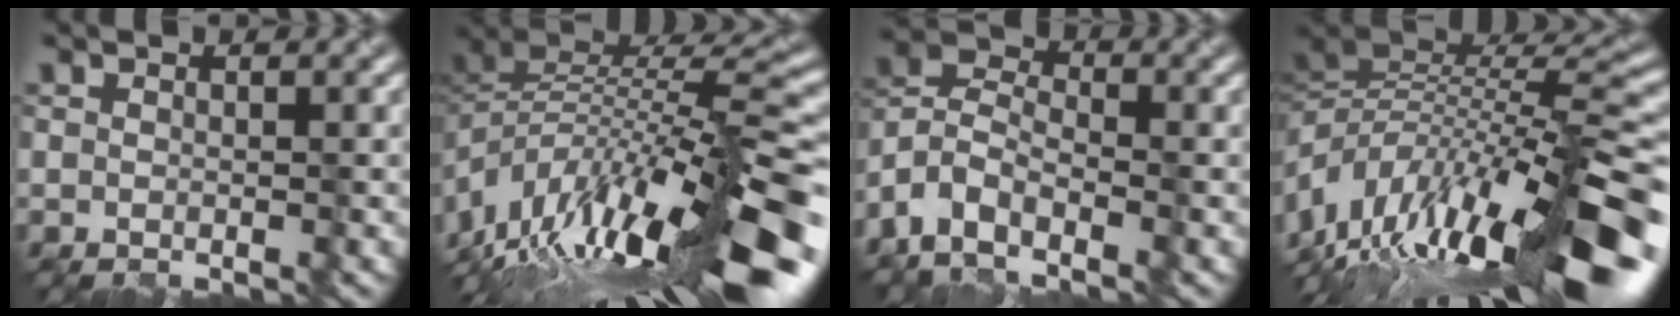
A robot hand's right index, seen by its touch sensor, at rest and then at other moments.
{"total": 15.2, "force": [-7.3, 5.6, 12.1], "torque": [-0.229, 0.016, -0.128]}
{"total": 6.7, "force": [-4.6, 3.2, 3.8], "torque": [-0.079, 0.000, -0.092]}
{"total": 15.8, "force": [-6.4, 5.5, 13.4], "torque": [-0.239, 0.030, -0.115]}